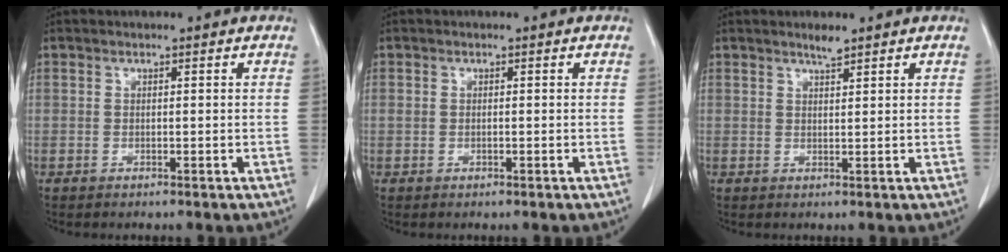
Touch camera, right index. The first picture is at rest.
{"total": 0.6, "force": [0.0, 0.4, 0.4], "torque": [-0.013, 0.004, 0.004]}
{"total": 1.7, "force": [1.5, 0.1, 0.9], "torque": [-0.019, 0.000, 0.029]}